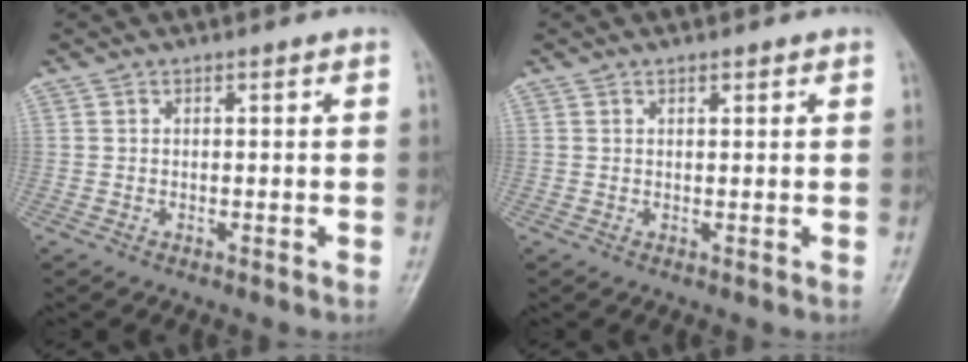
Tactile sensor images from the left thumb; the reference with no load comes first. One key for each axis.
{"total": 0.9, "fx": 0.6, "fy": 0.4, "fz": 0.5, "tx": -0.004, "ty": -0.003, "tz": 0.009}